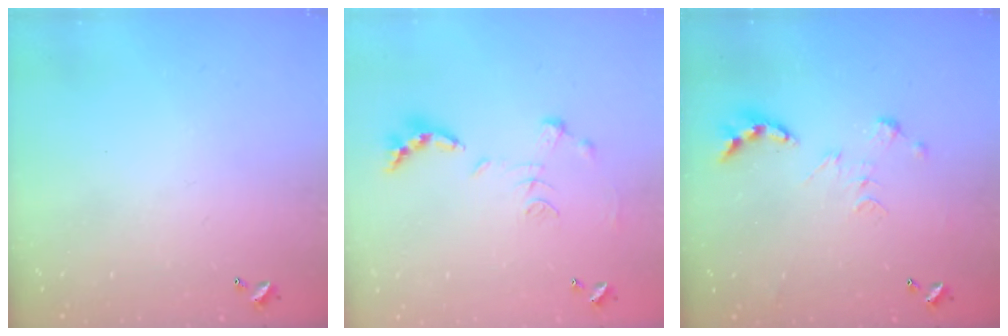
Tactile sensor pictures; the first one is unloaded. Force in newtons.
{"total": 1.1, "press": 1.0, "slide": 0.4}
{"total": 0.0}